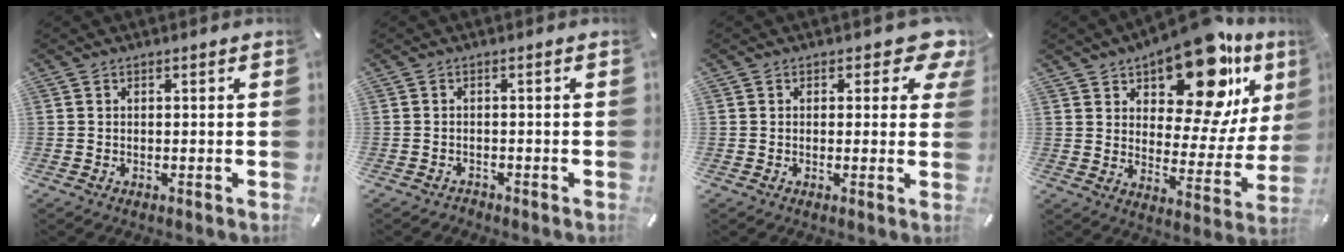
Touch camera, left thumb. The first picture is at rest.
{"total": 1.1, "force": [-1.0, 0.4, 0.2], "torque": [-0.006, 0.004, -0.023]}
{"total": 6.1, "force": [3.1, 3.7, 3.8], "torque": [-0.026, -0.025, 0.046]}
{"total": 20.1, "force": [14.5, 8.8, 10.8], "torque": [-0.149, -0.116, 0.242]}